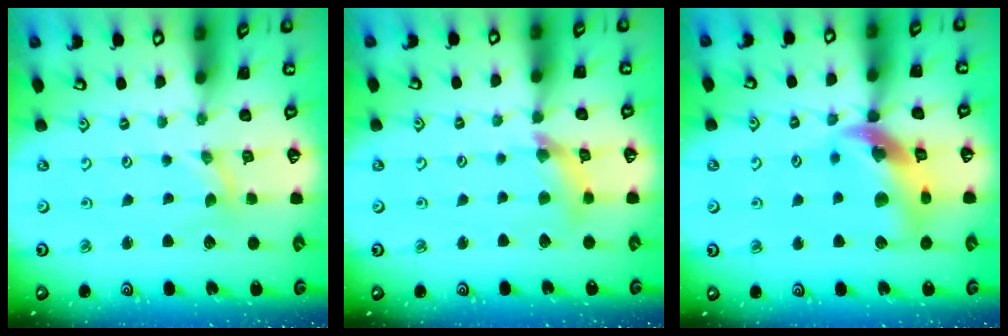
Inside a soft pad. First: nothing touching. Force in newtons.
{"total": 8.4, "press": 8.4, "slide": 0.9}
{"total": 15.3, "press": 15.2, "slide": 2.1}